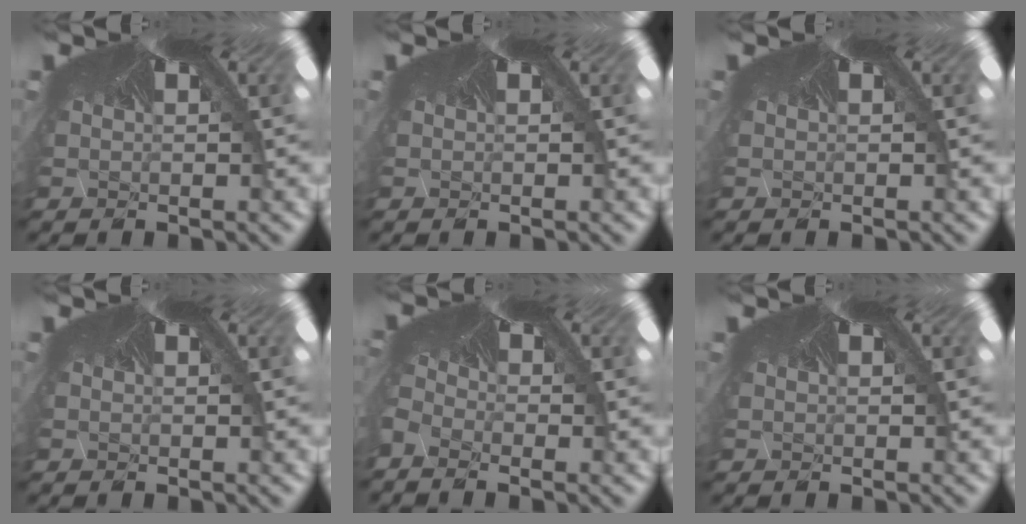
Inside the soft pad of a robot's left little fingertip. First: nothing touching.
{"total": 0.0}
{"total": 0.0}
{"total": 0.0}
{"total": 5.8, "force": [-5.4, 0.6, 1.9], "torque": [-0.042, -0.049, -0.073]}
{"total": 0.0}